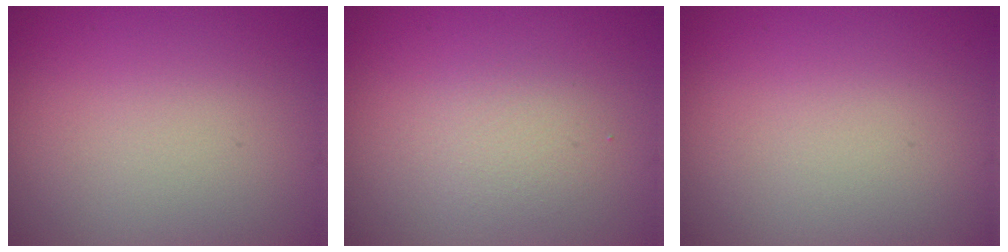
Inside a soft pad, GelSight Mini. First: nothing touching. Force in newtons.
{"total": 1.9, "press": 1.8, "slide": 0.2}
{"total": 0.0}